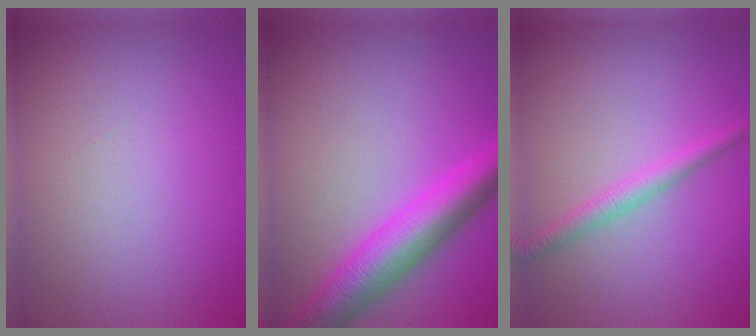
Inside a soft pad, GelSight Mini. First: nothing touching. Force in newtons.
{"total": 6.5, "press": 6.5, "slide": 0.2}
{"total": 2.1, "press": 2.1, "slide": 0.0}